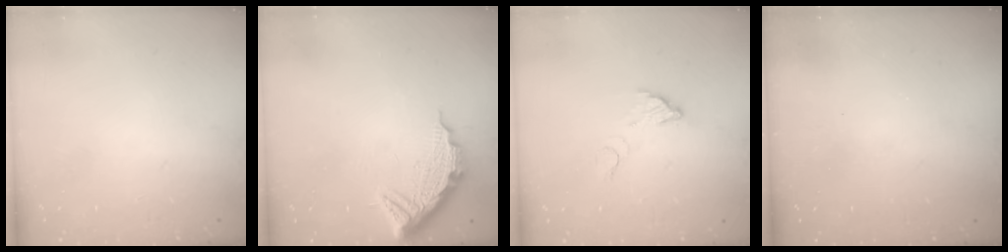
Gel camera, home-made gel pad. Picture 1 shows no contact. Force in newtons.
{"total": 12.7, "press": 12.7, "slide": 0.8}
{"total": 3.5, "press": 3.5, "slide": 0.2}
{"total": 3.2, "press": 3.2, "slide": 0.1}